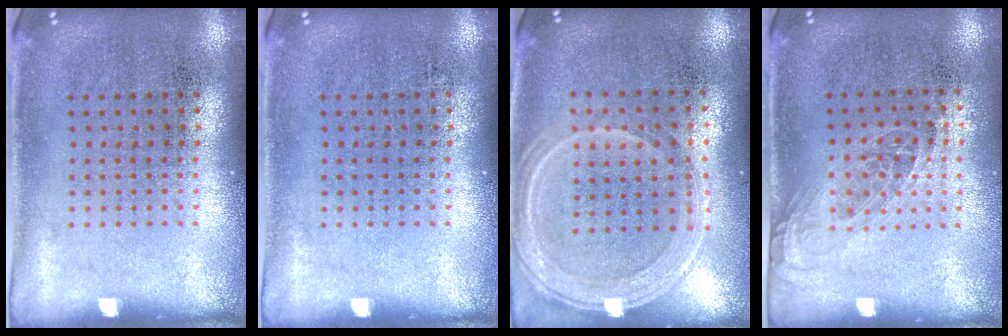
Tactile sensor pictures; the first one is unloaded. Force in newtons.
{"total": 0.0}
{"total": 1.3, "press": 1.2, "slide": 0.3}
{"total": 1.1, "press": 0.9, "slide": 0.6}